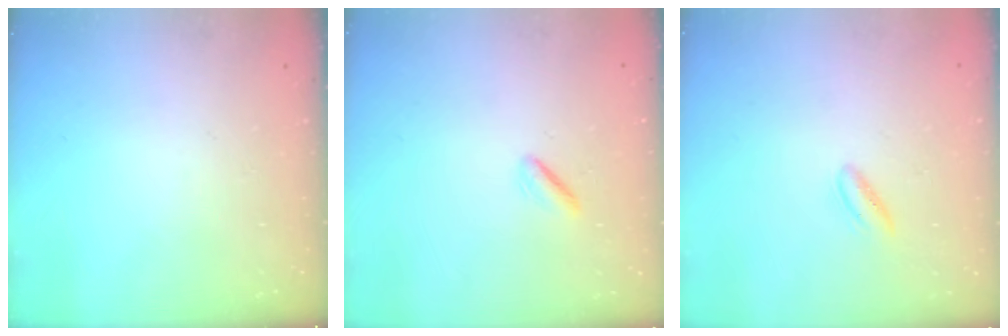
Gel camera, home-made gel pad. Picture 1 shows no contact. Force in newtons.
{"total": 0.8, "press": 0.4, "slide": 0.7}
{"total": 2.6, "press": 2.3, "slide": 1.3}